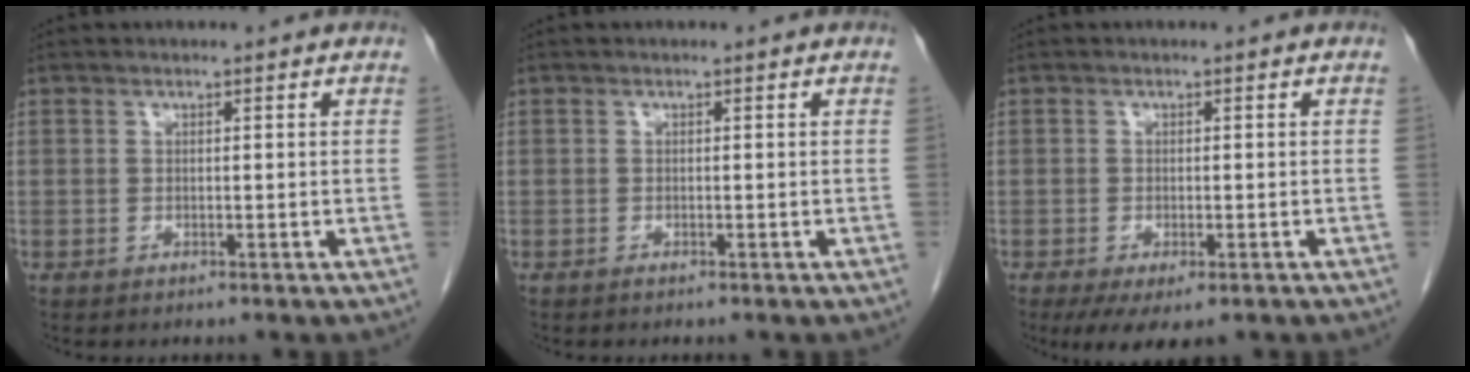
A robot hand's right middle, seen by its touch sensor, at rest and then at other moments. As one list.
[{"total": 0.0}, {"total": 5.7, "force": [-3.6, 2.2, 3.9], "torque": [-0.057, -0.013, -0.056]}]